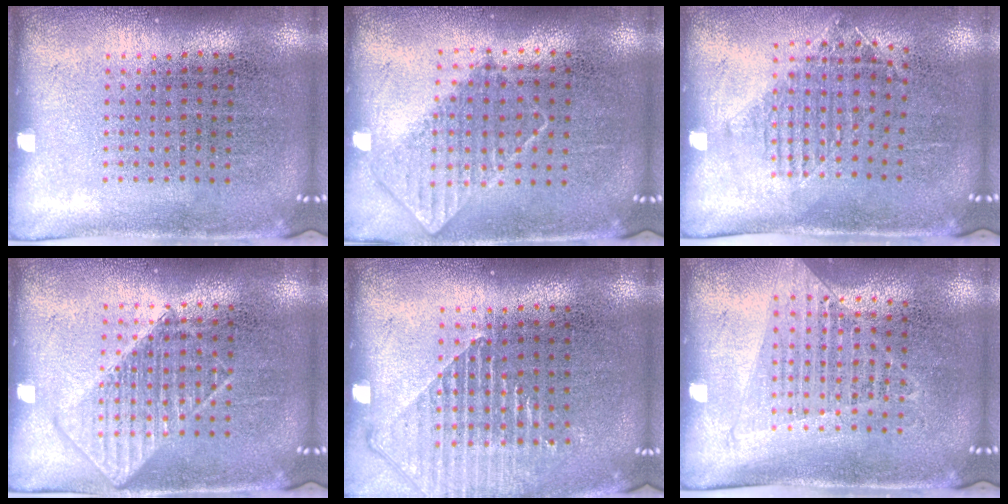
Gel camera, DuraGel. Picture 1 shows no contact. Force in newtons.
{"total": 0.8, "press": 0.8, "slide": 0.2}
{"total": 1.2, "press": 1.1, "slide": 0.6}
{"total": 2.2, "press": 2.1, "slide": 0.4}
{"total": 1.3, "press": 1.3, "slide": 0.1}
{"total": 1.3, "press": 1.2, "slide": 0.4}